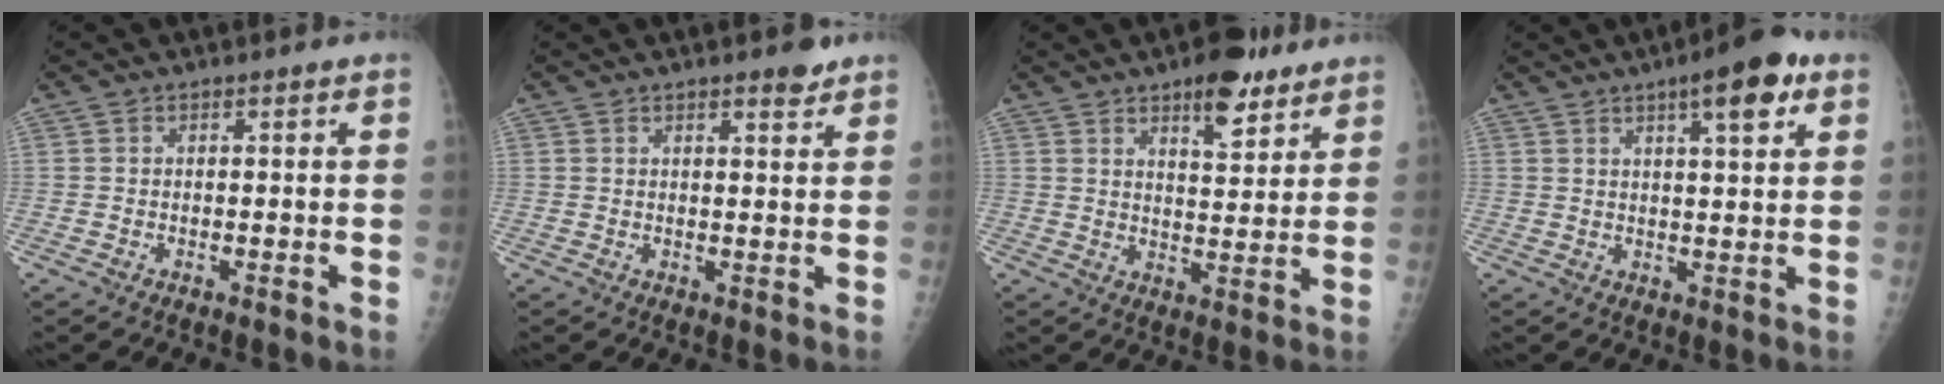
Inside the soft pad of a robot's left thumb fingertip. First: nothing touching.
{"total": 3.3, "force": [2.3, 0.9, 2.2], "torque": [-0.024, -0.012, 0.029]}
{"total": 9.3, "force": [6.0, 3.7, 6.1], "torque": [-0.067, -0.033, 0.087]}
{"total": 9.7, "force": [5.0, 2.6, 7.9], "torque": [-0.099, -0.011, 0.066]}